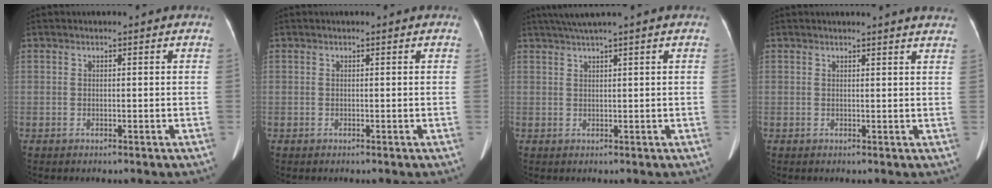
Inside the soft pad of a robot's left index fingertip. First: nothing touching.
{"total": 0.0}
{"total": 3.4, "force": [2.5, -0.9, 2.1], "torque": [-0.044, 0.013, 0.051]}
{"total": 7.0, "force": [6.6, 0.0, 2.2], "torque": [-0.024, -0.003, 0.049]}